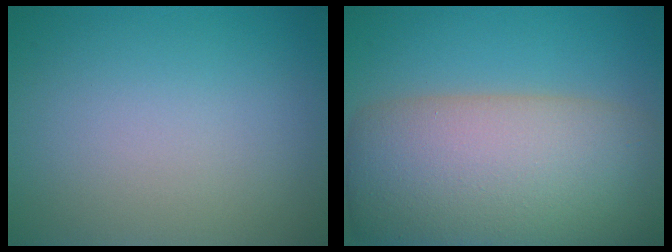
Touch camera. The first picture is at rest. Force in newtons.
{"total": 13.5, "press": 13.5, "slide": 0.9}